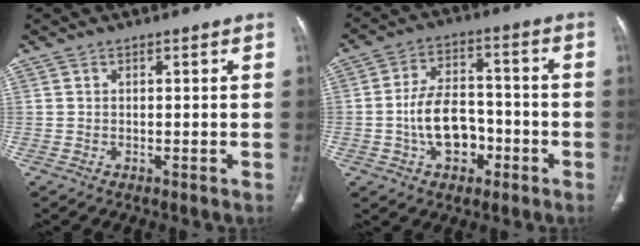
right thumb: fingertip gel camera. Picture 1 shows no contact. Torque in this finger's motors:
{"motor_torque": [3.70, 1.30, 1.39, -1.40, 0.28]}